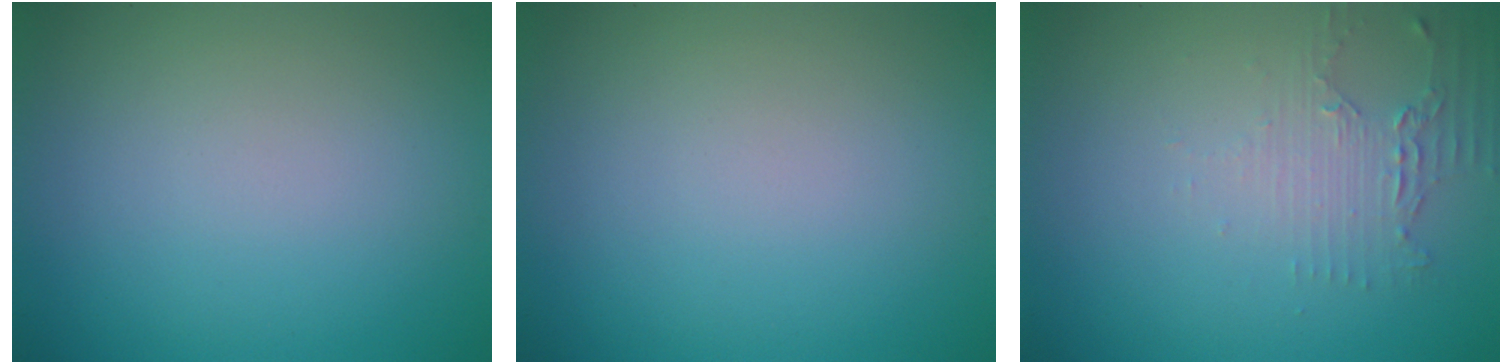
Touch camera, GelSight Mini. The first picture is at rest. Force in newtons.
{"total": 0.0}
{"total": 2.0, "press": 1.6, "slide": 1.1}